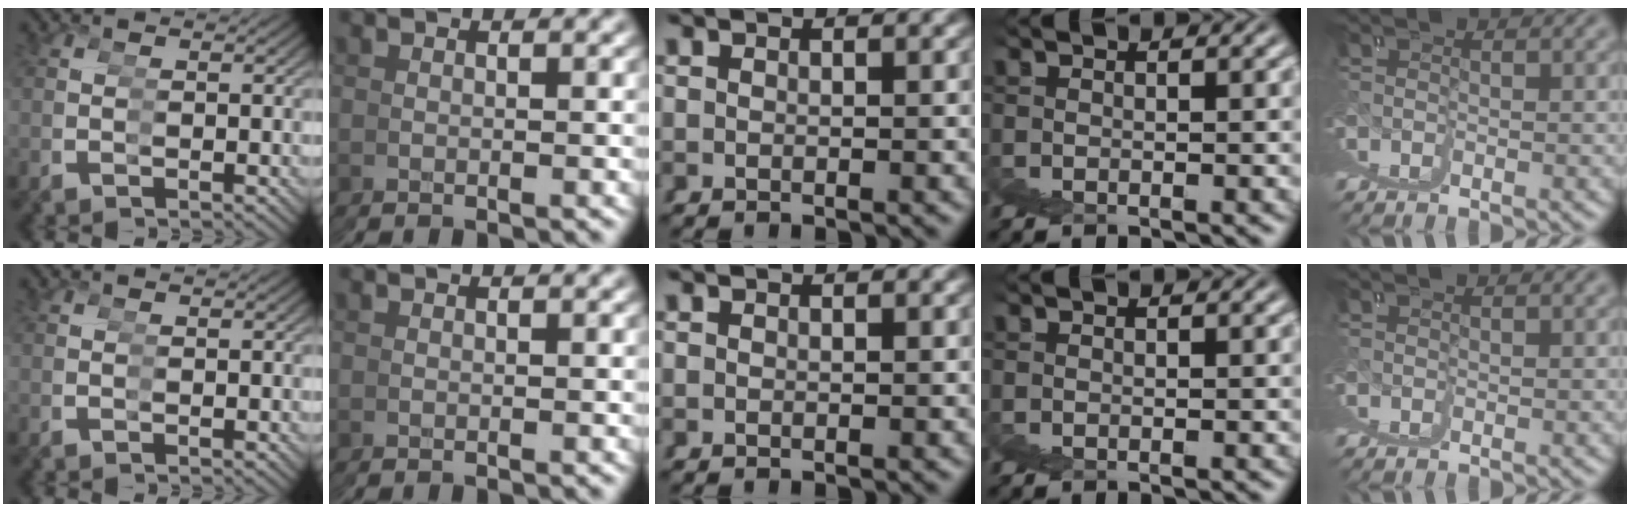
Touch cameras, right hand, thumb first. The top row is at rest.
{}